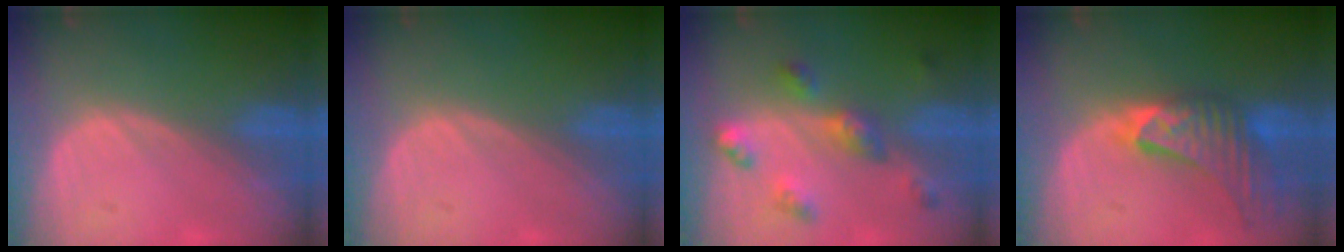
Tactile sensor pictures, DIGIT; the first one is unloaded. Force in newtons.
{"total": 0.0}
{"total": 6.5, "press": 5.8, "slide": 2.8}
{"total": 9.1, "press": 8.2, "slide": 4.0}